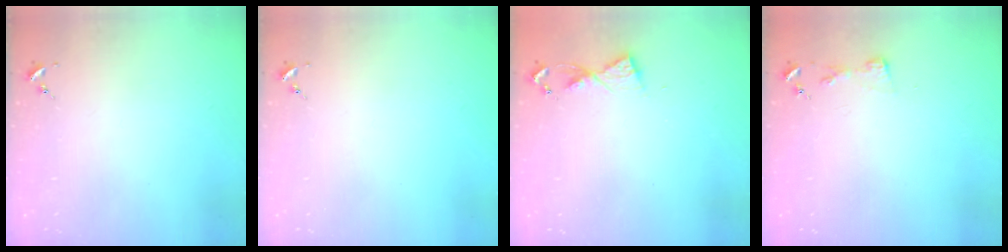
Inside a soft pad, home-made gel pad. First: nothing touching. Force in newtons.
{"total": 0.0}
{"total": 5.5, "press": 5.4, "slide": 0.6}
{"total": 3.1, "press": 3.1, "slide": 0.4}